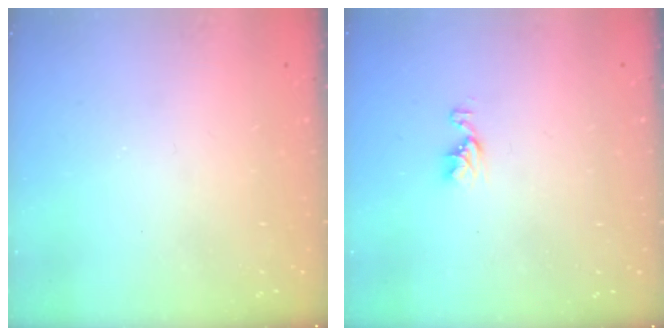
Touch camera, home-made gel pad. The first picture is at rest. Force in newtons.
{"total": 5.2, "press": 5.2, "slide": 0.4}